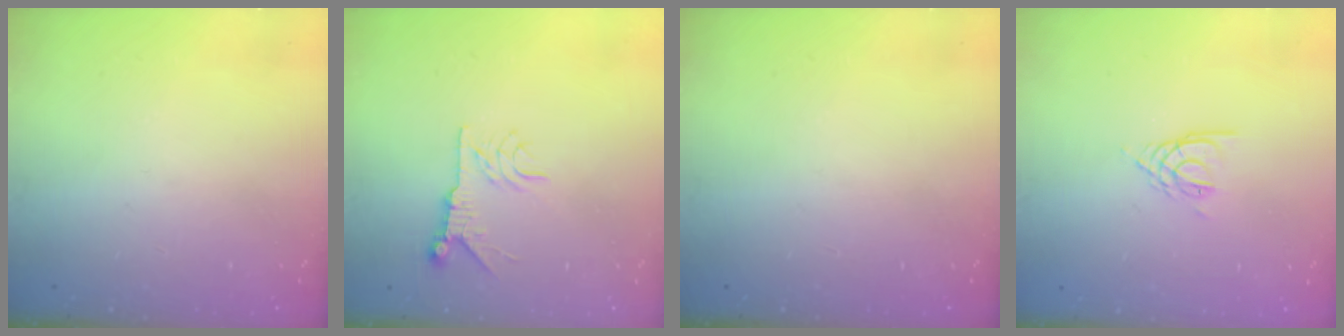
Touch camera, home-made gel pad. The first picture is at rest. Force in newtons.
{"total": 7.3, "press": 7.3, "slide": 0.7}
{"total": 0.0}
{"total": 3.4, "press": 3.4, "slide": 0.6}